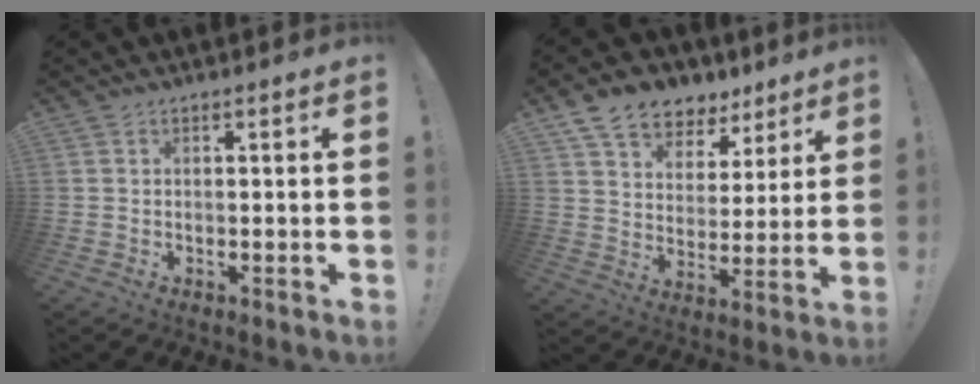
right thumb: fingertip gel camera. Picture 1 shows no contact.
{"total": 11.2, "force": [8.1, 7.0, 3.5], "torque": [-0.060, -0.058, 0.154]}